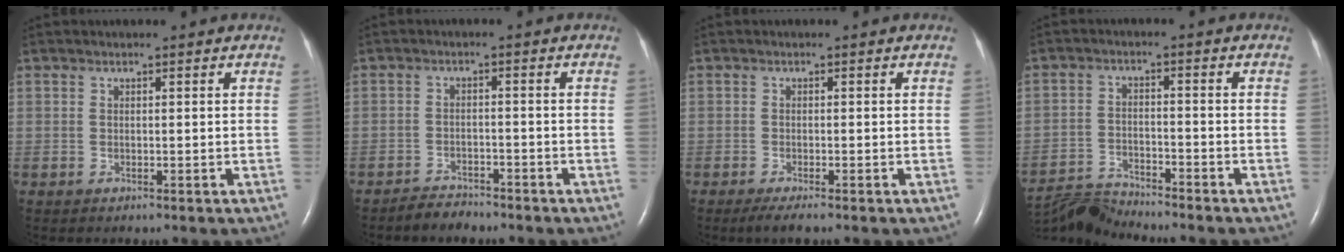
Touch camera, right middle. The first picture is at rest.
{"total": 2.7, "force": [-2.6, 0.7, 0.2], "torque": [-0.012, -0.005, -0.045]}
{"total": 2.1, "force": [-1.5, 0.0, 1.4], "torque": [-0.033, -0.008, -0.029]}
{"total": 6.8, "force": [-6.8, -0.9, -0.5], "torque": [-0.001, -0.004, -0.126]}